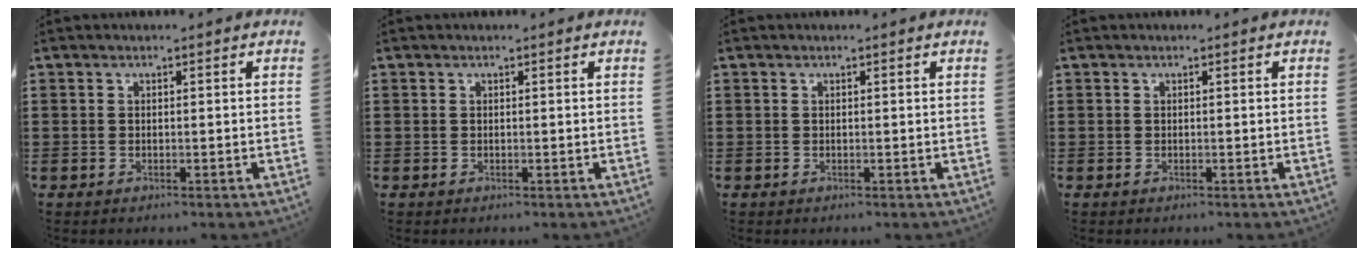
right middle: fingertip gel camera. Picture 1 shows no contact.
{"total": 0.0}
{"total": 0.0}
{"total": 0.0}